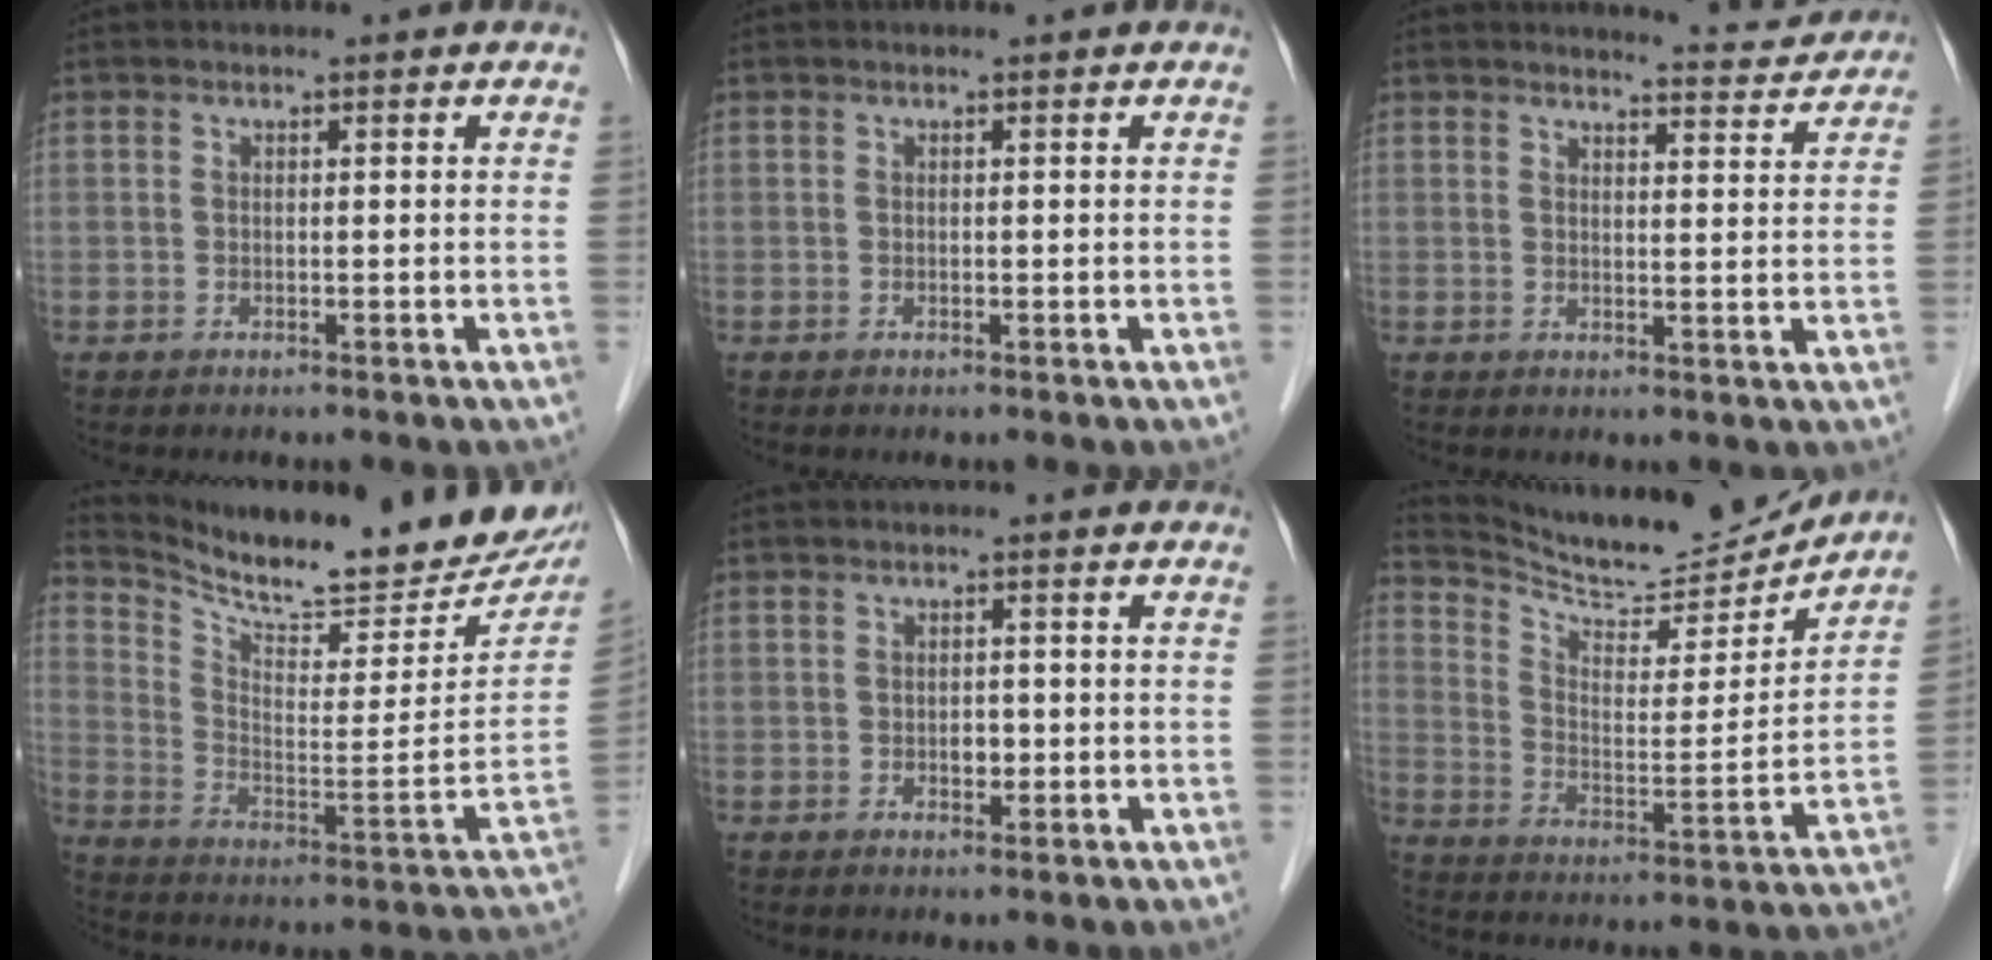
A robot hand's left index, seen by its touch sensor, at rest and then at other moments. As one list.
[{"total": 0.0}, {"total": 5.7, "force": [5.7, 0.2, -0.3], "torque": [-0.005, -0.012, 0.061]}, {"total": 22.6, "force": [20.5, 3.6, 8.7], "torque": [-0.150, -0.076, 0.293]}, {"total": 1.5, "force": [-0.3, 1.0, 1.1], "torque": [-0.018, 0.002, -0.003]}, {"total": 17.8, "force": [17.2, 2.4, 4.1], "torque": [-0.077, -0.040, 0.257]}]